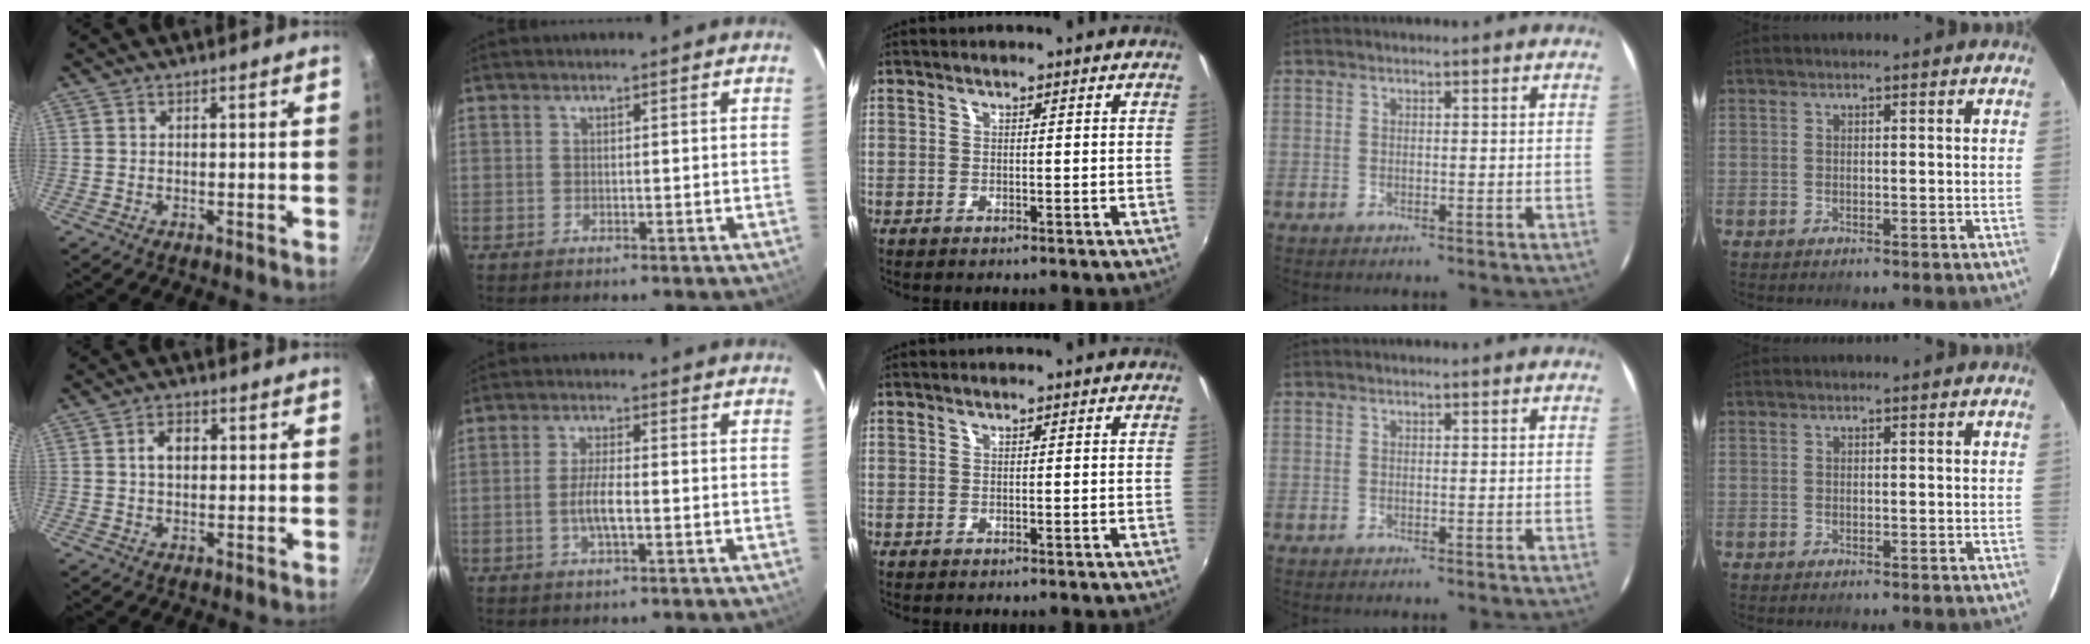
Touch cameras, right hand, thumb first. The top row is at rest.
{"thumb": {"total": 4.1, "force": [0.7, 2.7, 3.0], "torque": [-0.036, 0.009, 0.009]}, "index": {"total": 4.7, "force": [-1.2, 1.0, 4.4], "torque": [-0.088, 0.000, -0.024]}}